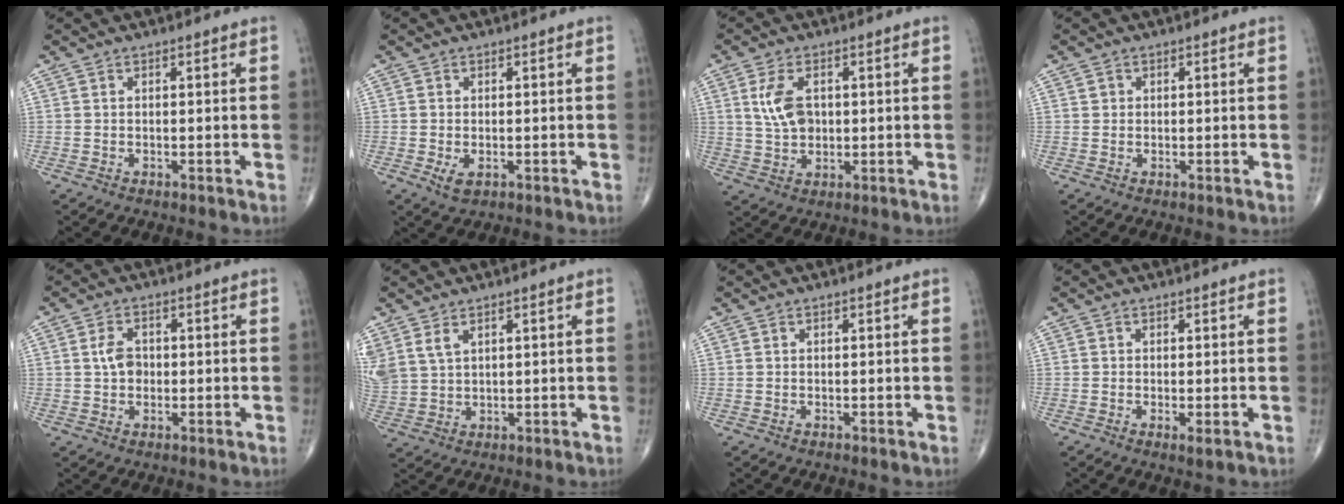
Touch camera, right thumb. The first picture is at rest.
{"total": 2.6, "force": [-0.8, 1.4, 2.0], "torque": [-0.034, -0.005, -0.009]}
{"total": 6.7, "force": [1.5, 4.2, 5.1], "torque": [-0.093, -0.001, 0.031]}
{"total": 1.0, "force": [0.3, 0.9, 0.2], "torque": [0.001, 0.001, 0.004]}
{"total": 4.0, "force": [0.2, 2.9, 2.7], "torque": [-0.044, 0.007, 0.000]}
{"total": 7.0, "force": [3.6, 4.2, 4.2], "torque": [-0.099, -0.004, 0.086]}
{"total": 0.0}
{"total": 1.3, "force": [-0.4, 0.2, 1.3], "torque": [-0.025, -0.006, -0.008]}